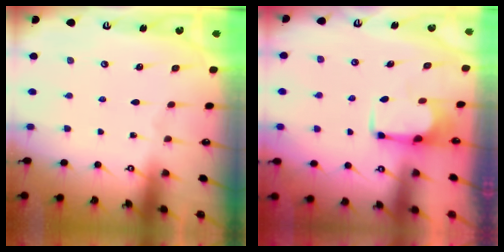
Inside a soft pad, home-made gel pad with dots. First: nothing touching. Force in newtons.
{"total": 1.8, "press": 1.6, "slide": 0.8}